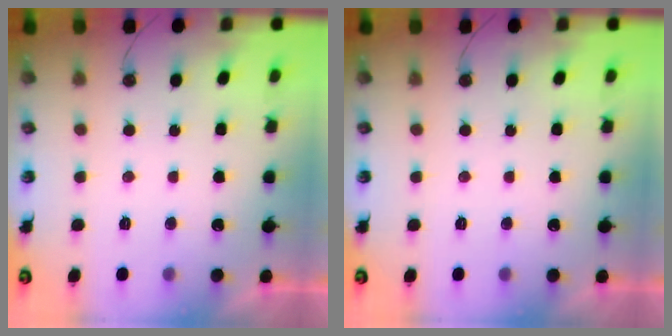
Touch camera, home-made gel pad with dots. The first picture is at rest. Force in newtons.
{"total": 0.0}